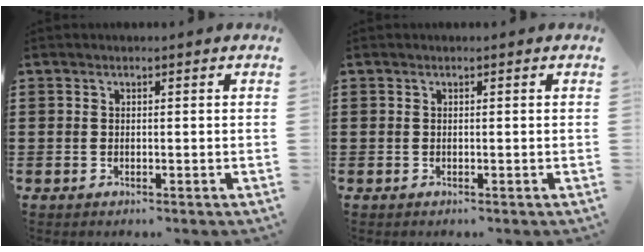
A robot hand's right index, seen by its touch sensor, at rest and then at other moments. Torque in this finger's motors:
{"motor_torque": [-0.17, 0.17, 0.03, -0.01]}